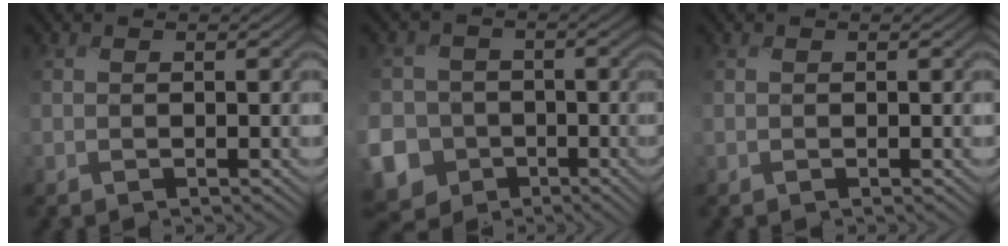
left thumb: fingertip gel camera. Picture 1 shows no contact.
{"total": 15.5, "force": [-5.6, 14.2, 2.8], "torque": [-0.138, -0.047, -0.118]}
{"total": 0.0}